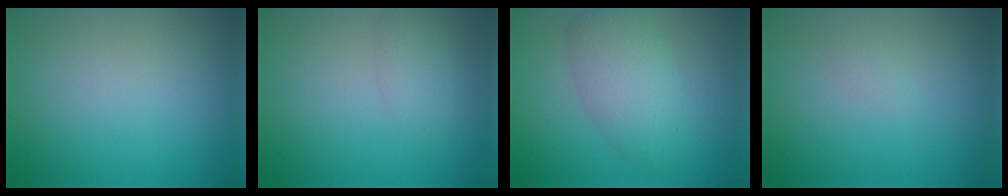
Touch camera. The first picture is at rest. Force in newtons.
{"total": 1.8, "press": 1.8, "slide": 0.1}
{"total": 4.6, "press": 4.6, "slide": 0.3}
{"total": 0.6, "press": 0.6, "slide": 0.0}